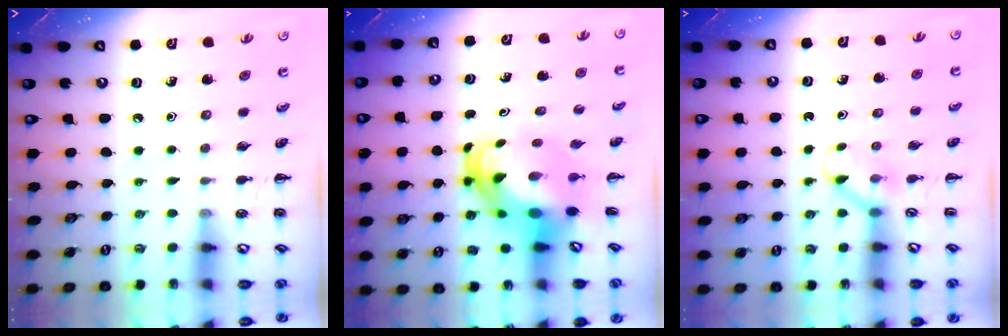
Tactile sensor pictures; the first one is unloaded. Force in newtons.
{"total": 7.4, "press": 7.0, "slide": 2.2}
{"total": 3.1, "press": 2.9, "slide": 1.2}